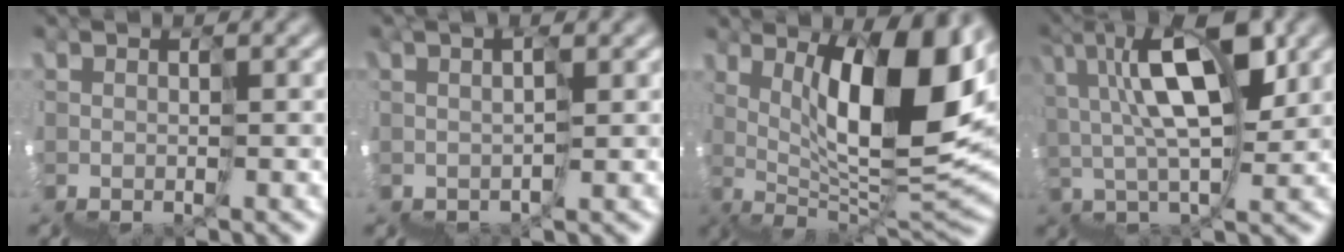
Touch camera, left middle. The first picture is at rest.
{"total": 2.0, "force": [1.8, 0.2, 0.8], "torque": [-0.003, 0.019, 0.033]}
{"total": 9.5, "force": [4.4, 1.8, 8.3], "torque": [-0.110, 0.019, 0.067]}
{"total": 7.6, "force": [4.0, 2.9, 5.8], "torque": [-0.108, 0.036, 0.054]}